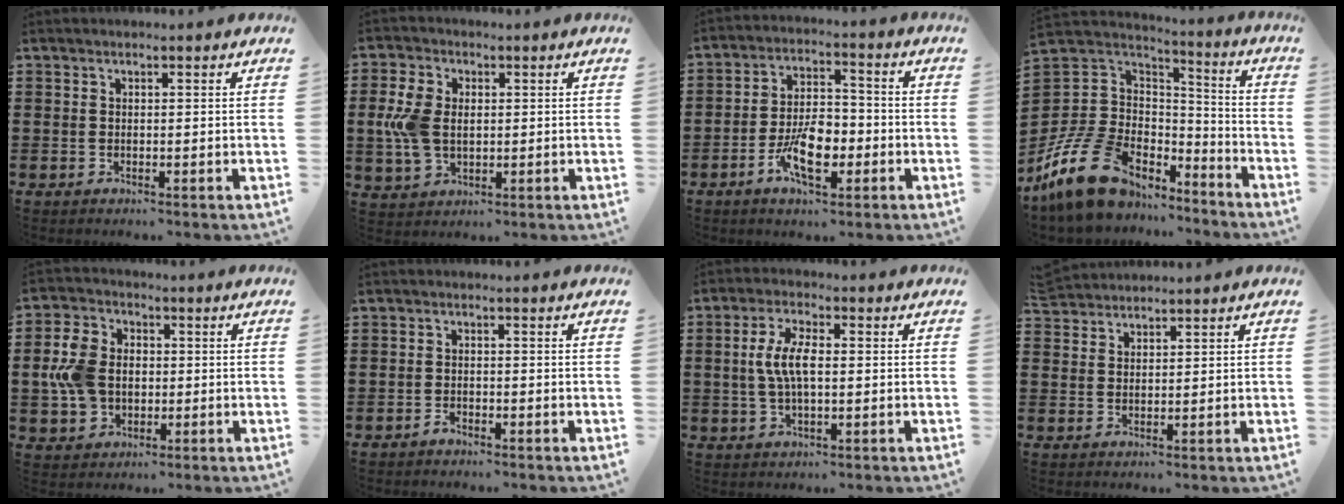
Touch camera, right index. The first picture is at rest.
{"total": 6.8, "force": [0.3, 4.6, 5.0], "torque": [-0.139, 0.003, -0.005]}
{"total": 8.8, "force": [-3.4, 4.4, 6.8], "torque": [-0.128, 0.000, -0.062]}
{"total": 14.4, "force": [-9.1, 9.0, 6.7], "torque": [-0.174, 0.041, -0.166]}
{"total": 8.0, "force": [-0.4, 6.2, 5.1], "torque": [-0.138, 0.009, -0.013]}
{"total": 1.2, "force": [-1.0, 0.5, 0.3], "torque": [-0.008, 0.000, -0.021]}
{"total": 6.3, "force": [0.2, 2.5, 5.8], "torque": [-0.130, 0.002, -0.006]}
{"total": 2.7, "force": [2.6, 0.3, -0.1], "torque": [-0.005, -0.001, 0.052]}